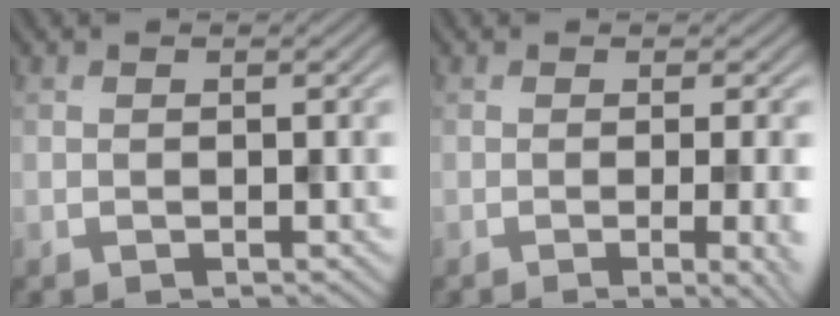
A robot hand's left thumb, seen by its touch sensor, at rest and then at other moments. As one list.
[{"total": 5.6, "force": [-1.0, 1.8, 5.2], "torque": [-0.060, -0.005, -0.008]}]